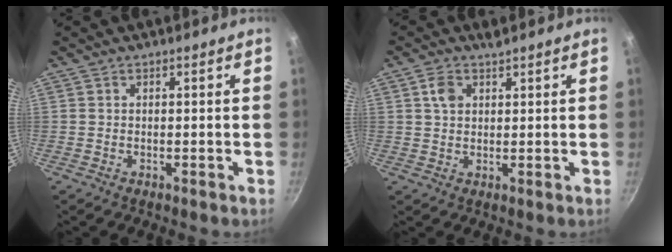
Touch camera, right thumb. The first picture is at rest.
{"total": 3.1, "force": [1.5, 2.0, 1.9], "torque": [-0.033, -0.002, 0.031]}